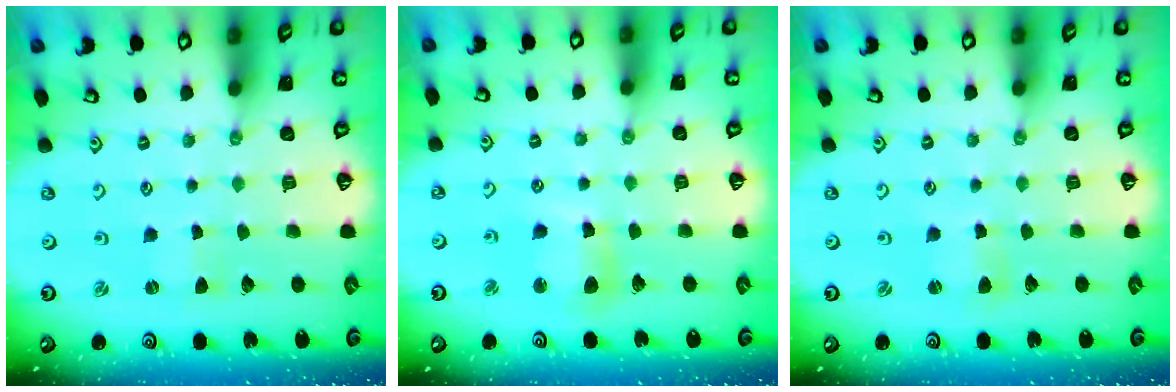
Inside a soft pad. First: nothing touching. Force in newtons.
{"total": 9.0, "press": 8.9, "slide": 1.4}
{"total": 2.0, "press": 2.0, "slide": 0.4}